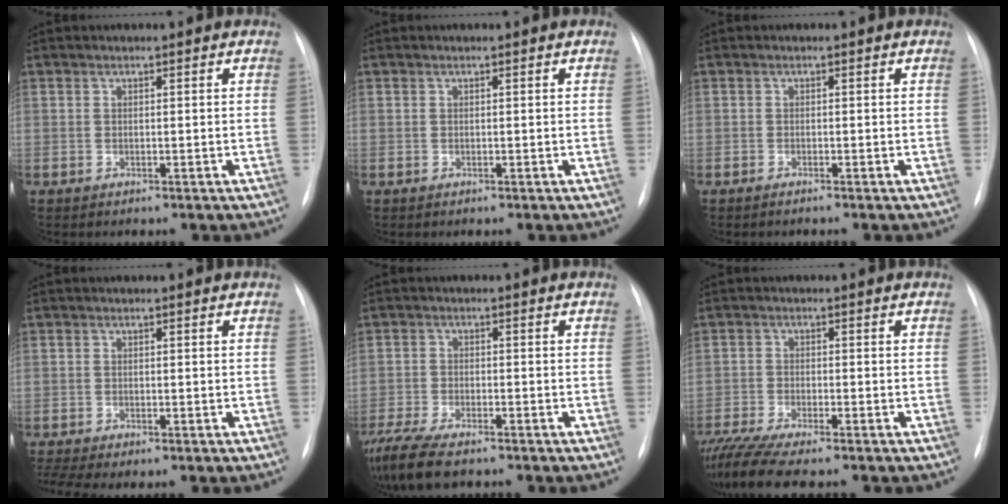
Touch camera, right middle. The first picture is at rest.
{"total": 0.0}
{"total": 0.8, "force": [-0.6, -0.3, 0.5], "torque": [-0.011, -0.002, -0.009]}
{"total": 3.7, "force": [-2.7, 0.6, 2.4], "torque": [-0.057, -0.006, -0.045]}
{"total": 10.8, "force": [-8.4, 2.6, 6.2], "torque": [-0.129, -0.025, -0.144]}
{"total": 8.3, "force": [-7.1, -0.1, 4.4], "torque": [-0.081, -0.023, -0.119]}